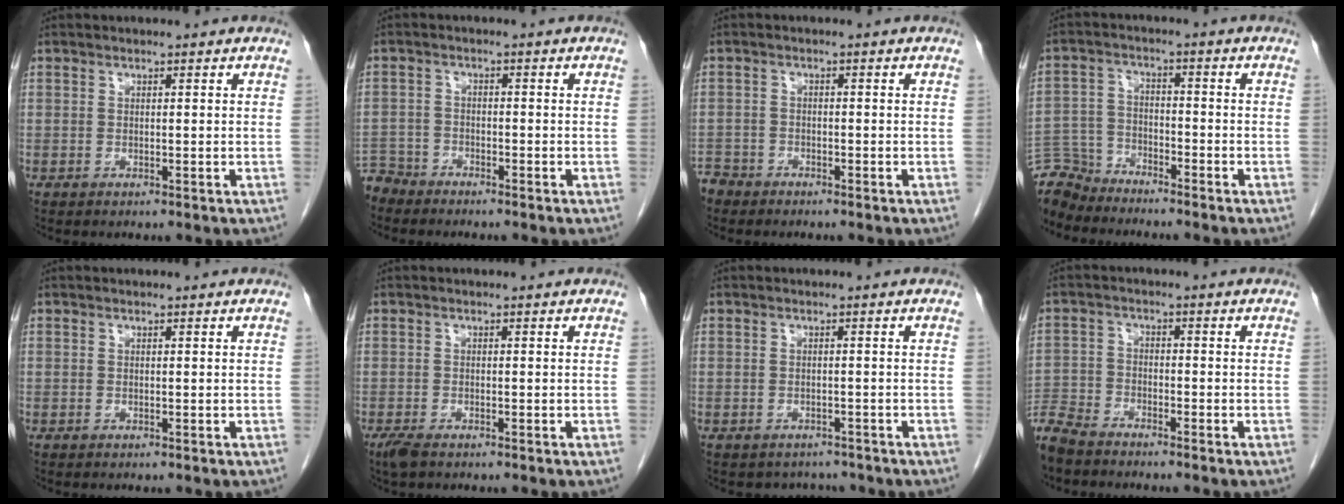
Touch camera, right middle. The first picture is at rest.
{"total": 4.3, "force": [-4.1, 1.2, -0.5], "torque": [0.016, -0.008, -0.080]}
{"total": 2.8, "force": [-2.5, 1.2, -0.3], "torque": [0.005, 0.001, -0.050]}
{"total": 6.9, "force": [-6.7, 1.4, -0.7], "torque": [0.013, 0.005, -0.133]}
{"total": 0.0}
{"total": 2.3, "force": [-1.7, 0.8, 1.4], "torque": [-0.036, -0.007, -0.029]}
{"total": 3.1, "force": [-2.8, 1.5, -0.3], "torque": [0.000, 0.005, -0.038]}
{"total": 6.7, "force": [-6.2, 1.7, 2.0], "torque": [-0.036, -0.015, -0.117]}